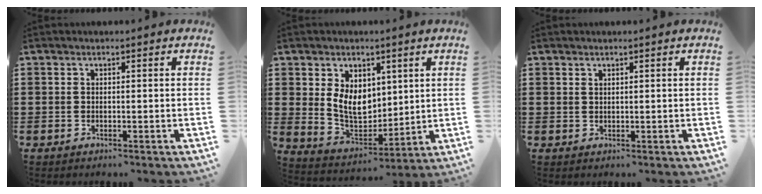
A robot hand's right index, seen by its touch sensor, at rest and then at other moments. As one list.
[{"total": 7.8, "force": [2.4, 5.7, 4.6], "torque": [-0.097, 0.001, 0.045]}, {"total": 0.8, "force": [0.7, 0.4, 0.2], "torque": [-0.005, 0.001, 0.014]}]